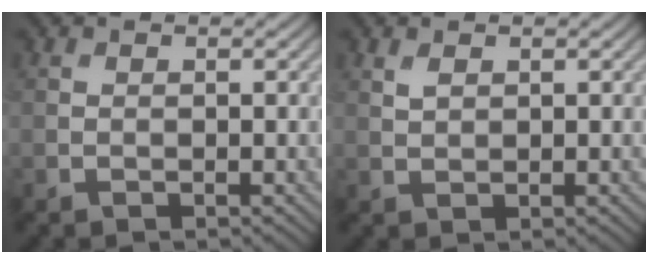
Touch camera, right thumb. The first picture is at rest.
{"total": 1.4, "force": [0.8, 0.7, 0.8], "torque": [-0.024, 0.000, 0.020]}